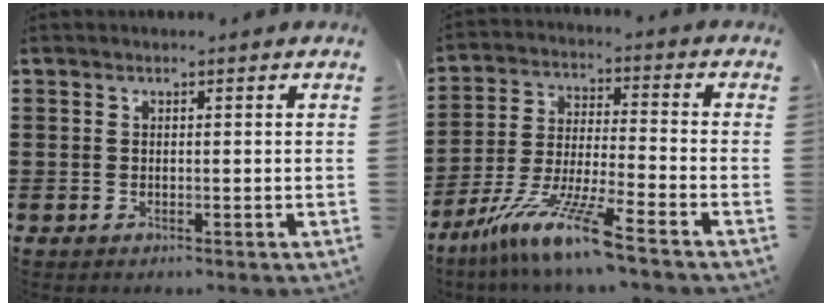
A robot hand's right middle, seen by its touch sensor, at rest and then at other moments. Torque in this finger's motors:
{"motor_torque": [1.53, -0.61, 0.95, 0.21]}